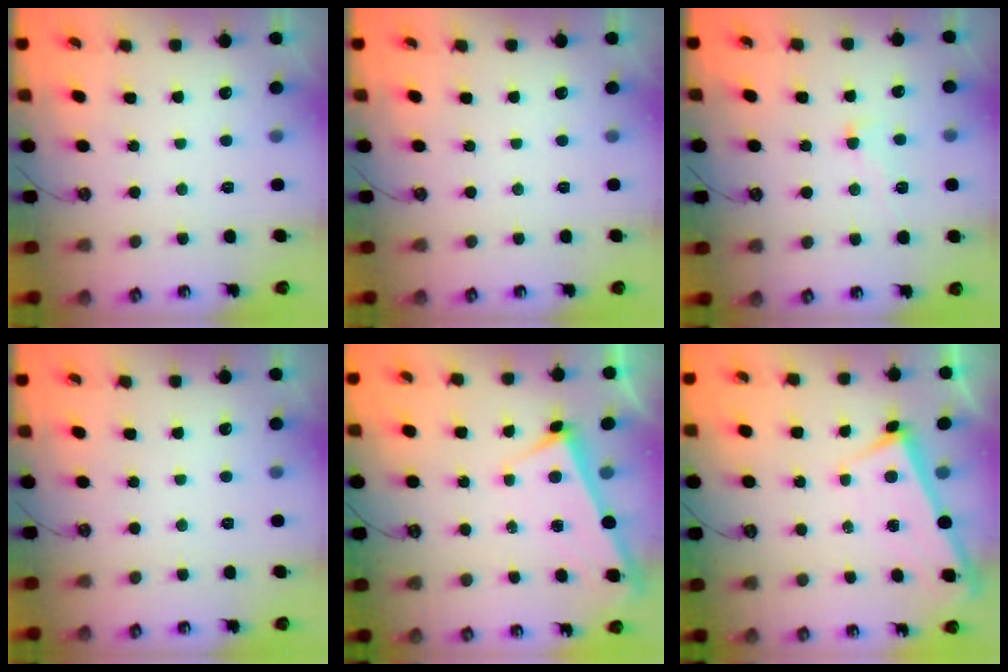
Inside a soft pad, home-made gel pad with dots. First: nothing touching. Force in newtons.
{"total": 0.0}
{"total": 1.0, "press": 0.7, "slide": 0.8}
{"total": 0.0}
{"total": 2.9, "press": 2.9, "slide": 0.1}
{"total": 3.0, "press": 3.0, "slide": 0.2}